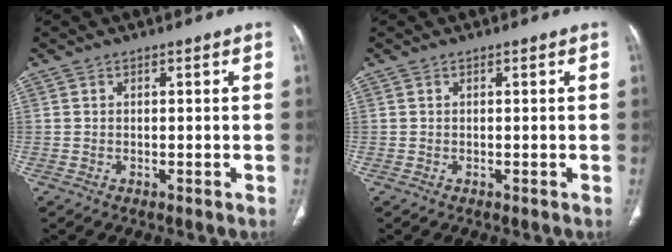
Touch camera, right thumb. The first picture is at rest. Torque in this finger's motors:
{"motor_torque": [-0.06, 0.06, -0.13, -0.13, 0.00]}